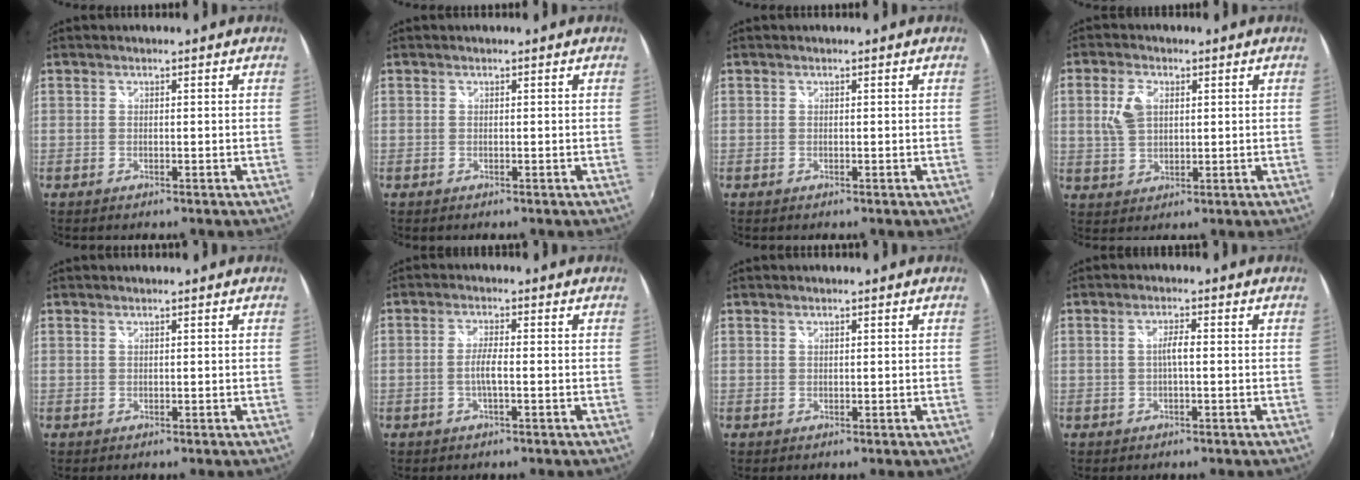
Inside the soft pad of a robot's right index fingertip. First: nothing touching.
{"total": 0.0}
{"total": 0.0}
{"total": 5.9, "force": [1.5, 3.7, 4.3], "torque": [-0.088, 0.009, 0.030]}
{"total": 0.0}
{"total": 2.9, "force": [-0.8, 0.3, 2.7], "torque": [-0.054, -0.001, -0.014]}
{"total": 0.6, "force": [0.4, 0.2, 0.3], "torque": [-0.005, 0.001, 0.007]}
{"total": 2.3, "force": [-0.2, 0.3, 2.2], "torque": [-0.043, 0.004, -0.003]}